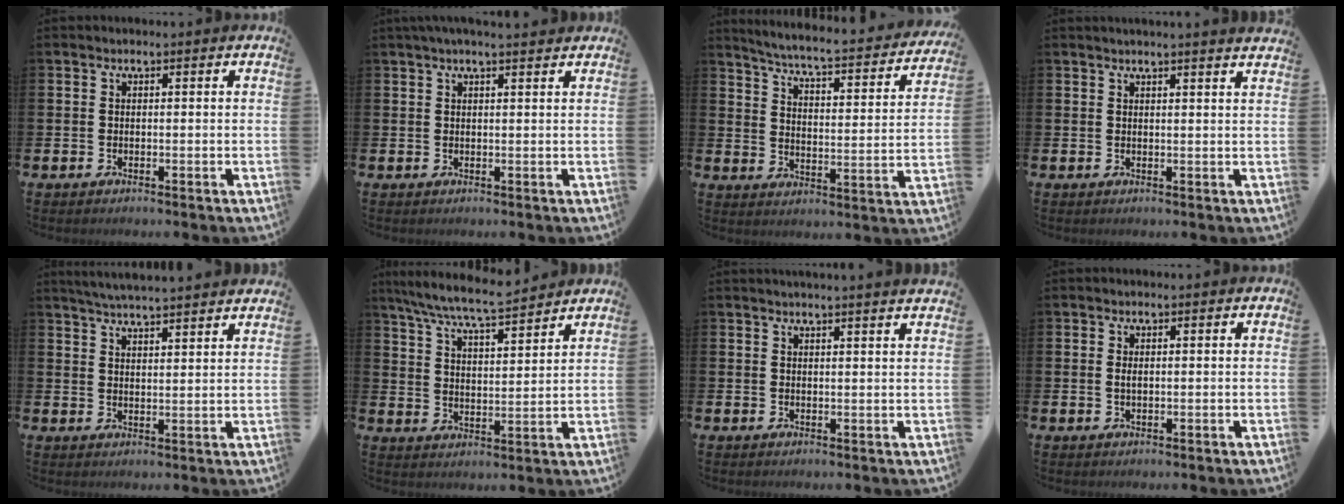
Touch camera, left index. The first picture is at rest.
{"total": 2.2, "force": [1.9, 0.0, 1.0], "torque": [-0.012, -0.006, 0.032]}
{"total": 4.9, "force": [4.6, 0.0, 1.9], "torque": [-0.061, -0.043, 0.068]}
{"total": 1.8, "force": [1.7, -0.4, 0.1], "torque": [0.002, -0.010, 0.031]}
{"total": 4.7, "force": [4.7, -0.3, 0.5], "torque": [-0.026, -0.022, 0.085]}
{"total": 7.9, "force": [7.5, 0.3, 2.4], "torque": [-0.076, -0.042, 0.134]}
{"total": 2.0, "force": [1.9, -0.5, 0.0], "torque": [0.004, -0.013, 0.035]}
{"total": 0.8, "force": [0.2, 0.3, 0.7], "torque": [-0.012, 0.003, 0.002]}